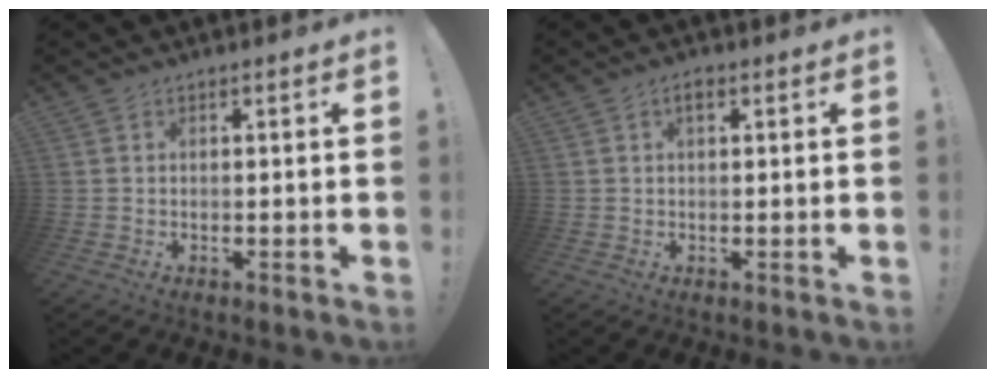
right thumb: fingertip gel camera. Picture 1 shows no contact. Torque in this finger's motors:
{"motor_torque": [-0.11, 0.02, 0.21, 0.31, 0.00]}